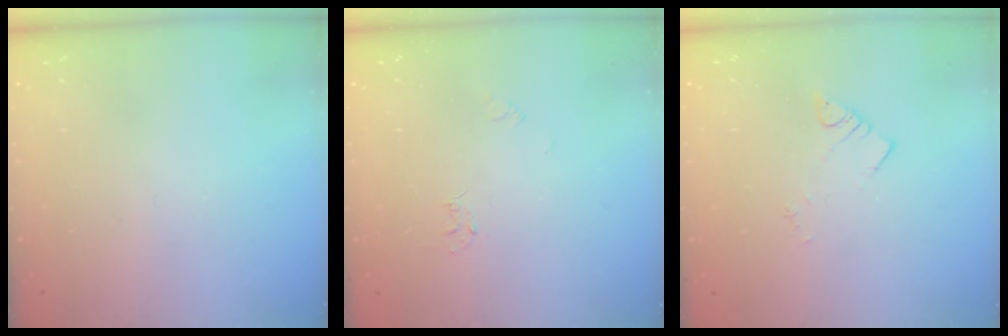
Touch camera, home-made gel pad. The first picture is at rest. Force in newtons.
{"total": 2.8, "press": 2.8, "slide": 0.4}
{"total": 1.8, "press": 1.8, "slide": 0.3}